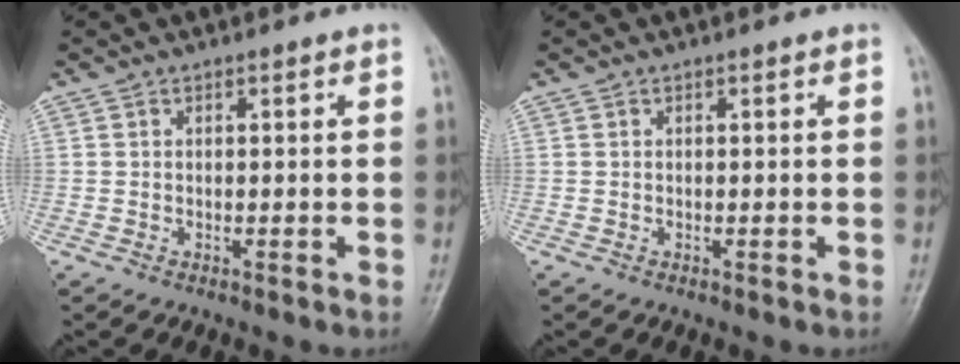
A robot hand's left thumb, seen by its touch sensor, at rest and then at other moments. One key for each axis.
{"total": 0.0}